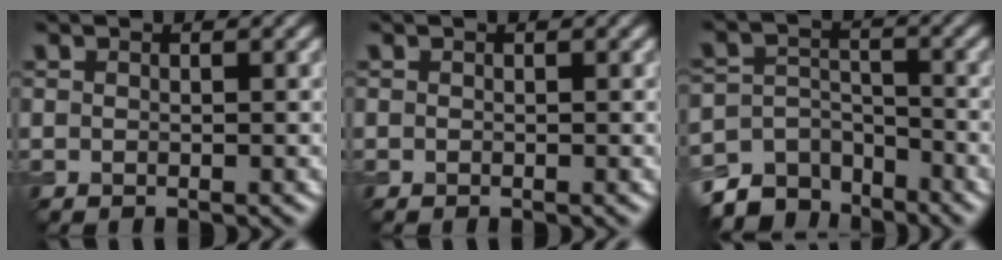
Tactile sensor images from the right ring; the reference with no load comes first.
{"total": 0.0}
{"total": 6.3, "force": [-5.0, 3.3, 1.7], "torque": [-0.020, -0.009, -0.092]}